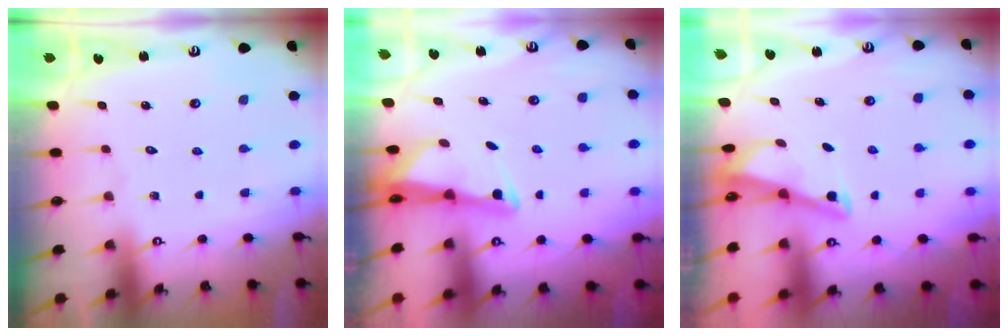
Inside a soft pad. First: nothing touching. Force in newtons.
{"total": 2.7, "press": 2.6, "slide": 0.5}
{"total": 2.9, "press": 2.8, "slide": 0.4}